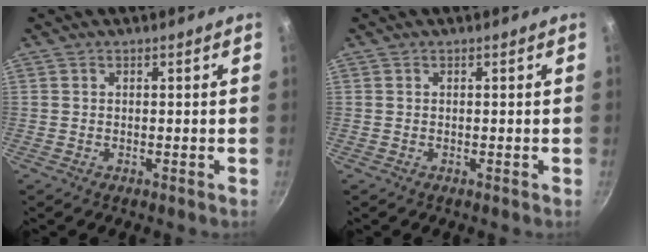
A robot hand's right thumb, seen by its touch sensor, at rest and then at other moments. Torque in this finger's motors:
{"motor_torque": [0.00, 0.00, 0.16, 0.16, 0.00]}